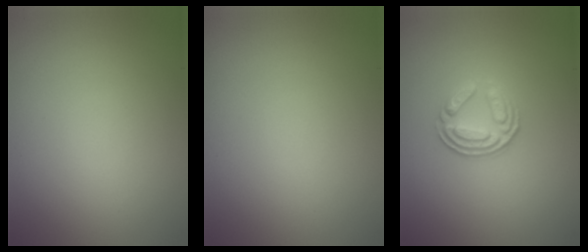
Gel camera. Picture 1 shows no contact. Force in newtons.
{"total": 0.0}
{"total": 3.4, "press": 2.6, "slide": 2.3}